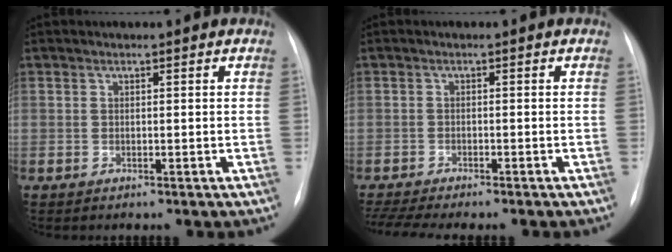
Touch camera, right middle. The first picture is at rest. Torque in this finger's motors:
{"motor_torque": [0.63, -0.61, 0.09, 0.02]}